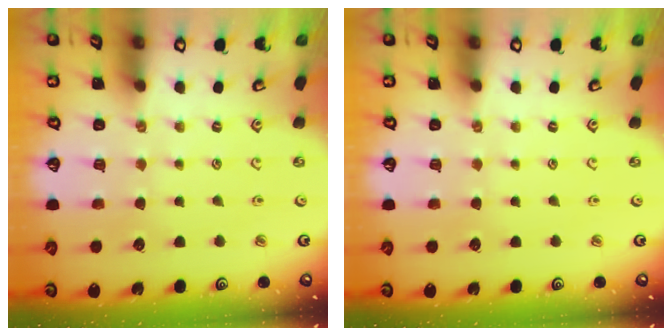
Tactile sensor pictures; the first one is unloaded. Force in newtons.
{"total": 0.0}